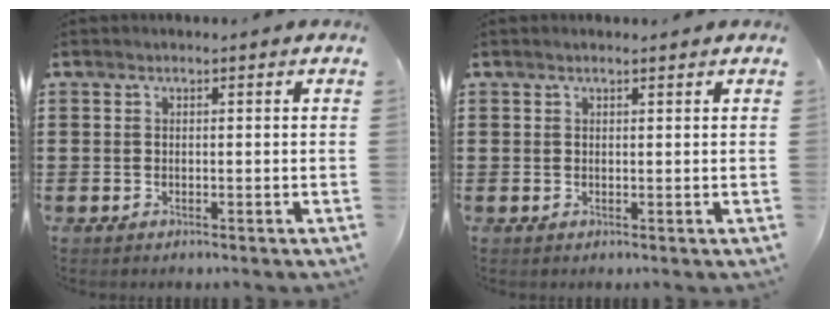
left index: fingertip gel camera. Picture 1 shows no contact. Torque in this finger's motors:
{"motor_torque": [0.71, -0.97, 0.13, 0.02]}